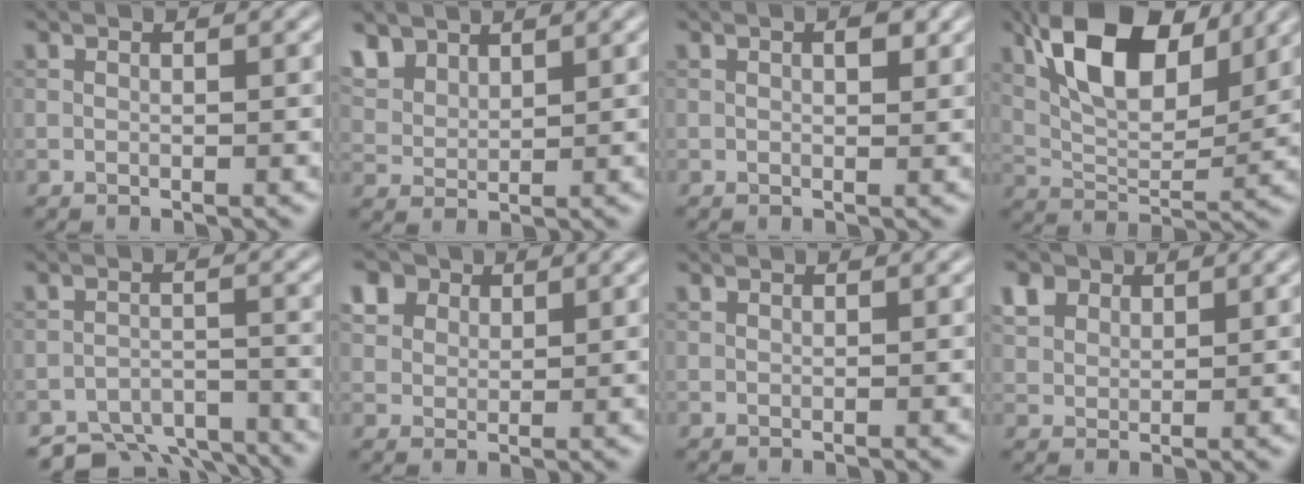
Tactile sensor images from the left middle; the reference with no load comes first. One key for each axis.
{"total": 4.1, "fx": 3.0, "fy": 2.3, "fz": 1.8, "tx": -0.054, "ty": -0.001, "tz": 0.069}
{"total": 1.2, "fx": 0.4, "fy": 0.6, "fz": 1.0, "tx": -0.012, "ty": -0.001, "tz": 0.007}
{"total": 10.0, "fx": 5.4, "fy": 4.6, "fz": 7.1, "tx": -0.125, "ty": 0.007, "tz": 0.098}
{"total": 6.9, "fx": -6.3, "fy": 2.2, "fz": 1.5, "tx": -0.019, "ty": -0.014, "tz": -0.096}
{"total": 6.7, "fx": 4.0, "fy": 4.5, "fz": 2.9, "tx": -0.094, "ty": 0.013, "tz": 0.070}
{"total": 0.0}
{"total": 3.1, "fx": 1.9, "fy": 2.2, "fz": 1.2, "tx": -0.036, "ty": 0.002, "tz": 0.043}